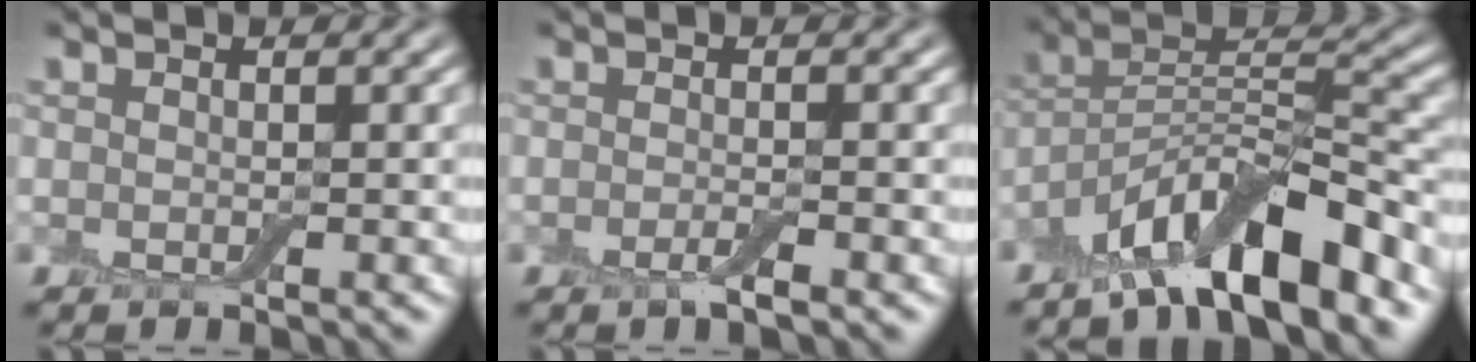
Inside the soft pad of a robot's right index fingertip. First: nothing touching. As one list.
[{"total": 1.5, "force": [-0.7, 0.3, 1.3], "torque": [-0.021, -0.004, -0.017]}, {"total": 9.7, "force": [-6.9, 2.5, 6.4], "torque": [-0.103, 0.013, -0.128]}]